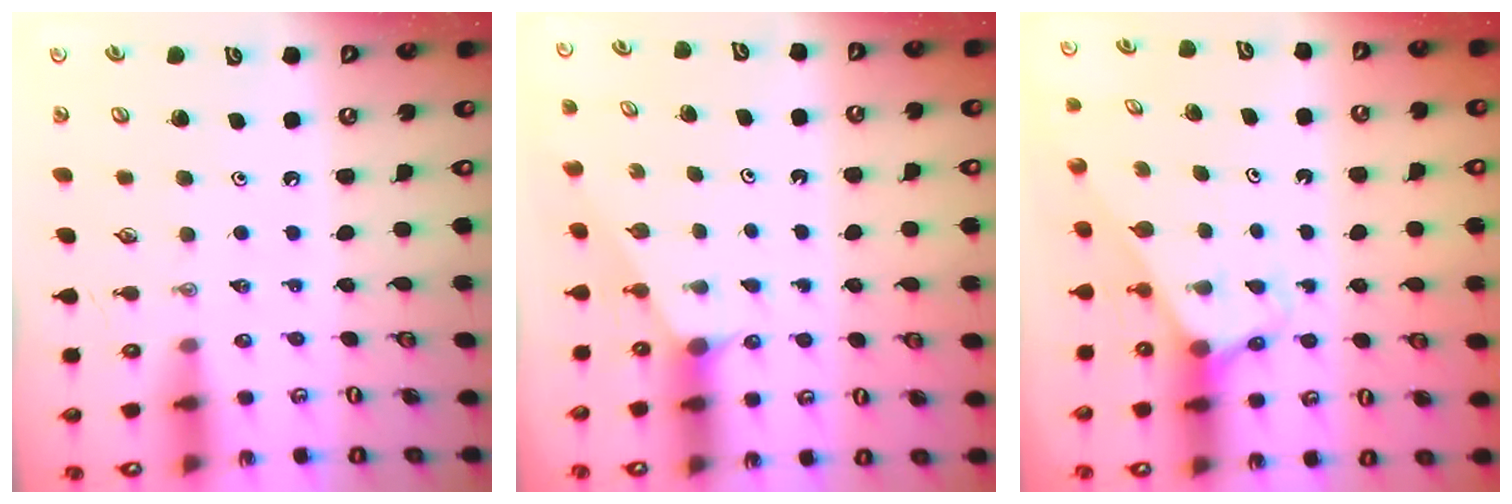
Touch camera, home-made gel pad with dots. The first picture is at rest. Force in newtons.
{"total": 0.6, "press": 0.6, "slide": 0.1}
{"total": 2.6, "press": 2.6, "slide": 0.2}